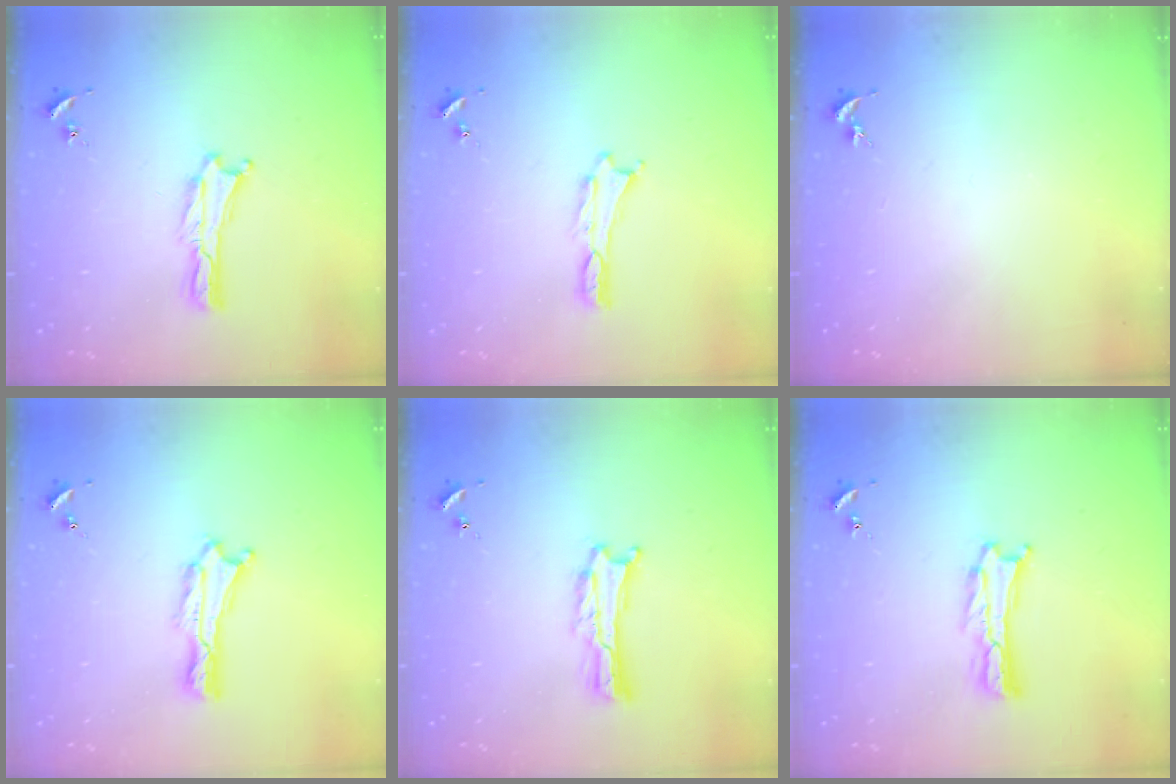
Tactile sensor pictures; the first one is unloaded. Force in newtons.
{"total": 0.0}
{"total": 0.0}
{"total": 0.7, "press": 0.7, "slide": 0.1}
{"total": 0.5, "press": 0.5, "slide": 0.1}
{"total": 1.1, "press": 1.1, "slide": 0.2}